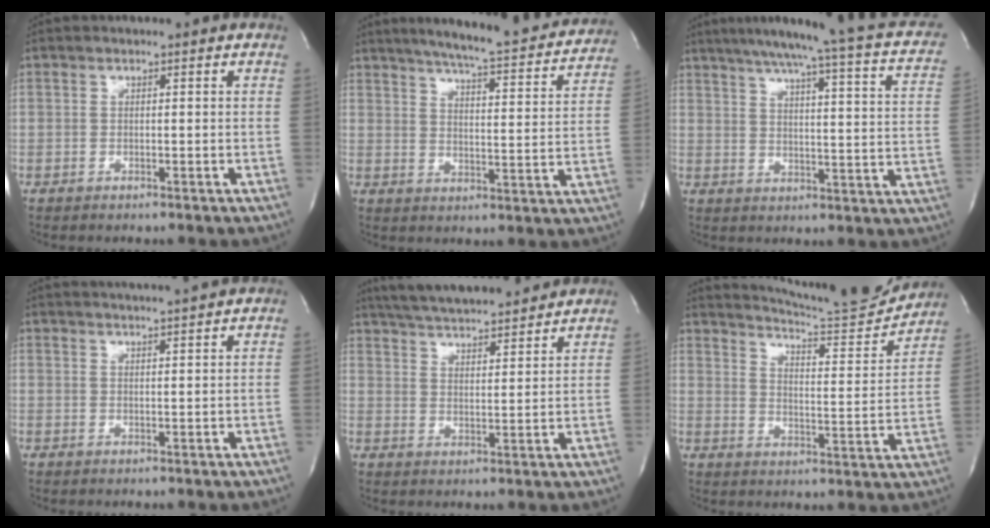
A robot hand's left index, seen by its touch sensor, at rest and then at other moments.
{"total": 20.9, "force": [18.8, 2.1, 8.8], "torque": [-0.133, -0.035, 0.232]}
{"total": 22.5, "force": [18.0, 1.5, 13.3], "torque": [-0.196, -0.021, 0.211]}
{"total": 6.0, "force": [5.5, -1.4, 1.9], "torque": [-0.029, 0.004, 0.074]}
{"total": 15.4, "force": [14.0, 1.9, 6.1], "torque": [-0.112, 0.021, 0.218]}
{"total": 15.6, "force": [15.2, -0.5, 3.5], "torque": [-0.067, -0.062, 0.205]}